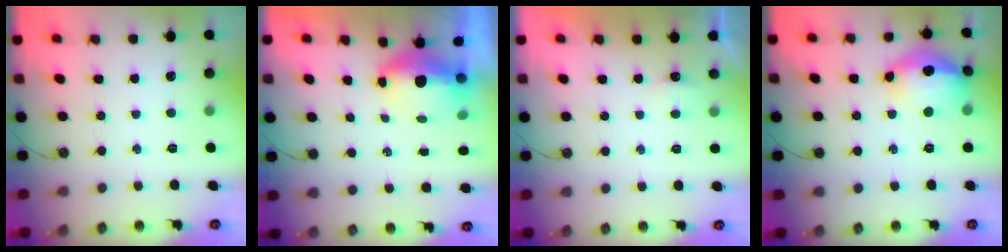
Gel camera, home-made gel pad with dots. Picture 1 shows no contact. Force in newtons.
{"total": 6.2, "press": 6.1, "slide": 0.8}
{"total": 2.8, "press": 2.8, "slide": 0.4}
{"total": 15.7, "press": 15.5, "slide": 2.2}